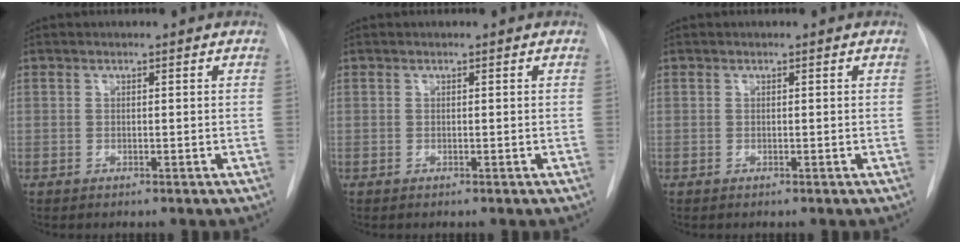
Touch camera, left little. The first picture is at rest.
{"total": 0.0}
{"total": 0.0}